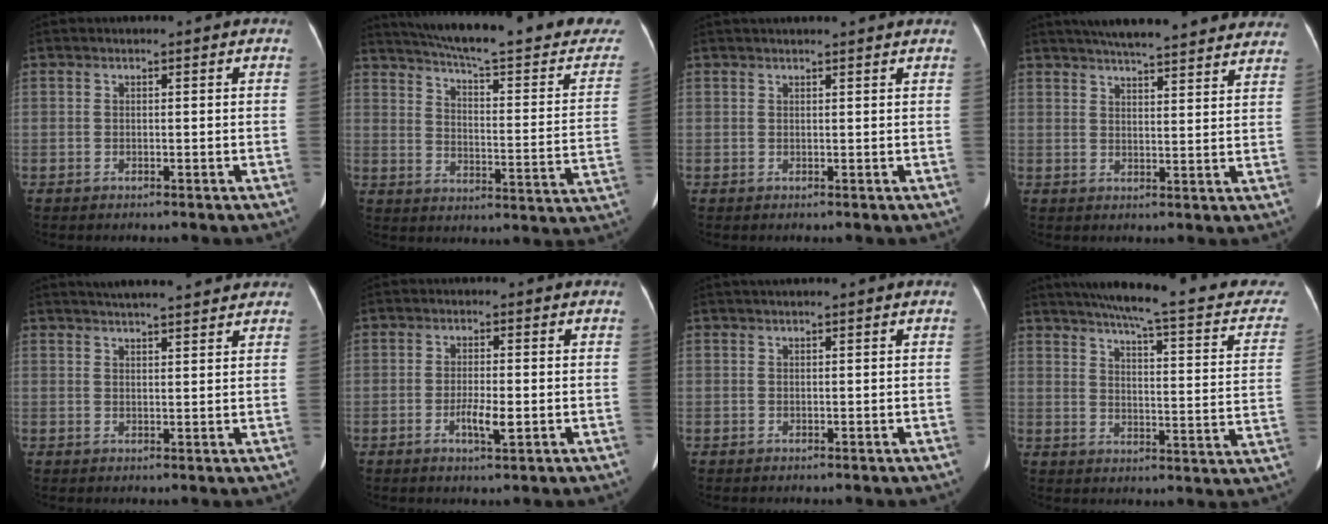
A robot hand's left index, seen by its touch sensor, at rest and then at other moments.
{"total": 27.9, "force": [24.6, 3.3, 12.8], "torque": [-0.188, -0.063, 0.304]}
{"total": 6.2, "force": [5.8, -0.1, 2.3], "torque": [-0.027, 0.031, 0.063]}
{"total": 23.0, "force": [20.6, 3.2, 9.7], "torque": [-0.143, 0.010, 0.255]}
{"total": 5.9, "force": [5.0, 1.1, 2.9], "torque": [-0.040, 0.026, 0.070]}
{"total": 3.4, "force": [-1.0, 0.7, 3.2], "torque": [-0.062, -0.002, -0.015]}
{"total": 1.1, "force": [0.8, -0.1, 0.8], "torque": [-0.016, 0.018, 0.018]}
{"total": 23.2, "force": [19.2, 3.4, 12.4], "torque": [-0.170, -0.013, 0.227]}